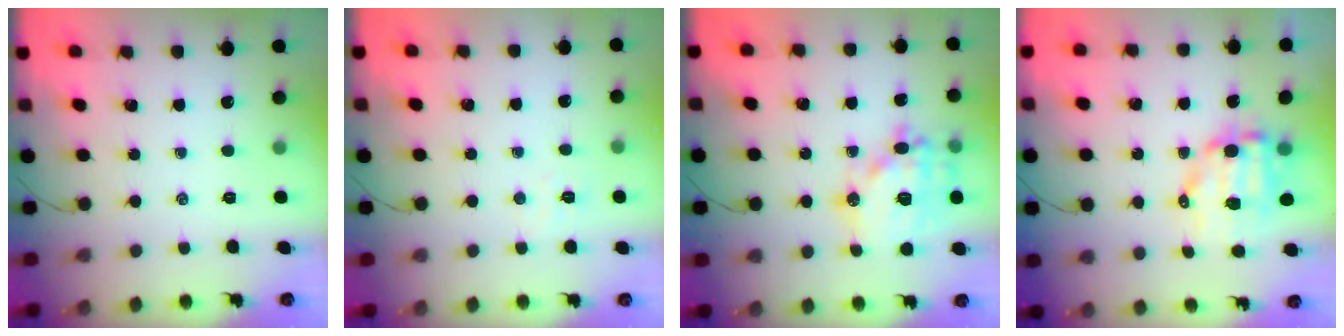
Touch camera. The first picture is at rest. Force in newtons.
{"total": 3.4, "press": 3.3, "slide": 1.0}
{"total": 18.1, "press": 17.9, "slide": 2.3}
{"total": 9.9, "press": 9.6, "slide": 2.1}